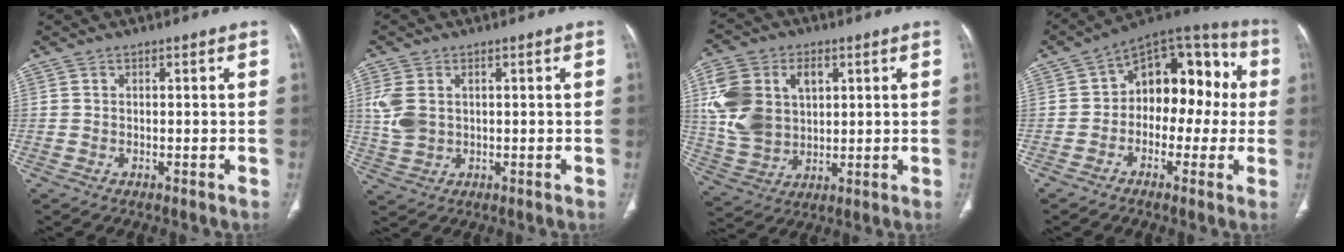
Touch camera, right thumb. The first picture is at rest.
{"total": 5.9, "force": [1.1, 4.2, 4.0], "torque": [-0.093, 0.000, 0.031]}
{"total": 15.6, "force": [3.7, 11.4, 10.0], "torque": [-0.179, 0.003, 0.077]}
{"total": 15.5, "force": [0.4, 10.2, 11.7], "torque": [-0.100, 0.054, -0.011]}